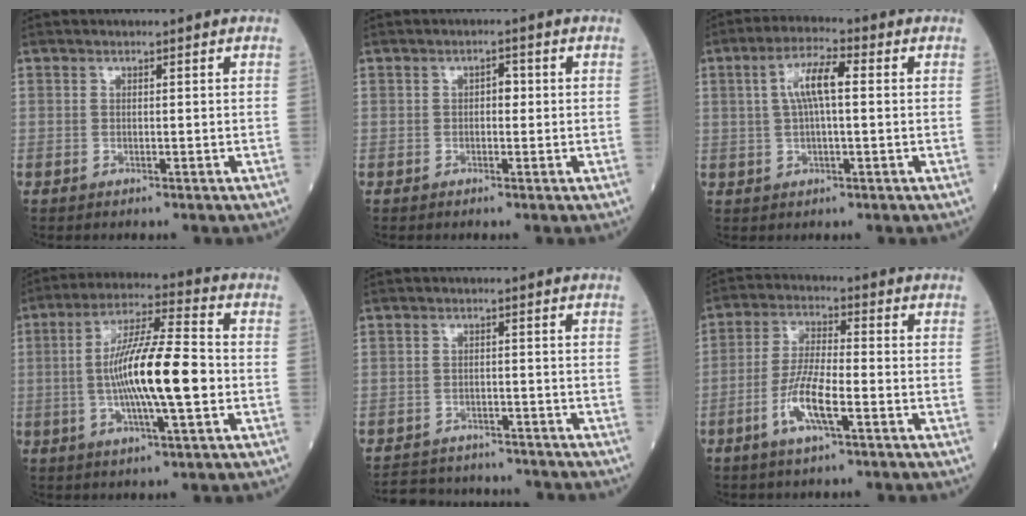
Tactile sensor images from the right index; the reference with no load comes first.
{"total": 1.7, "force": [0.1, 1.0, 1.4], "torque": [-0.016, 0.006, -0.002]}
{"total": 6.6, "force": [1.2, 1.3, 6.3], "torque": [-0.127, 0.018, 0.021]}
{"total": 14.2, "force": [-1.6, 1.6, 14.0], "torque": [-0.255, 0.004, -0.031]}
{"total": 9.6, "force": [-8.9, 3.2, 1.6], "torque": [-0.025, 0.014, -0.117]}
{"total": 8.1, "force": [-3.2, 1.4, 7.3], "torque": [-0.143, -0.003, -0.065]}